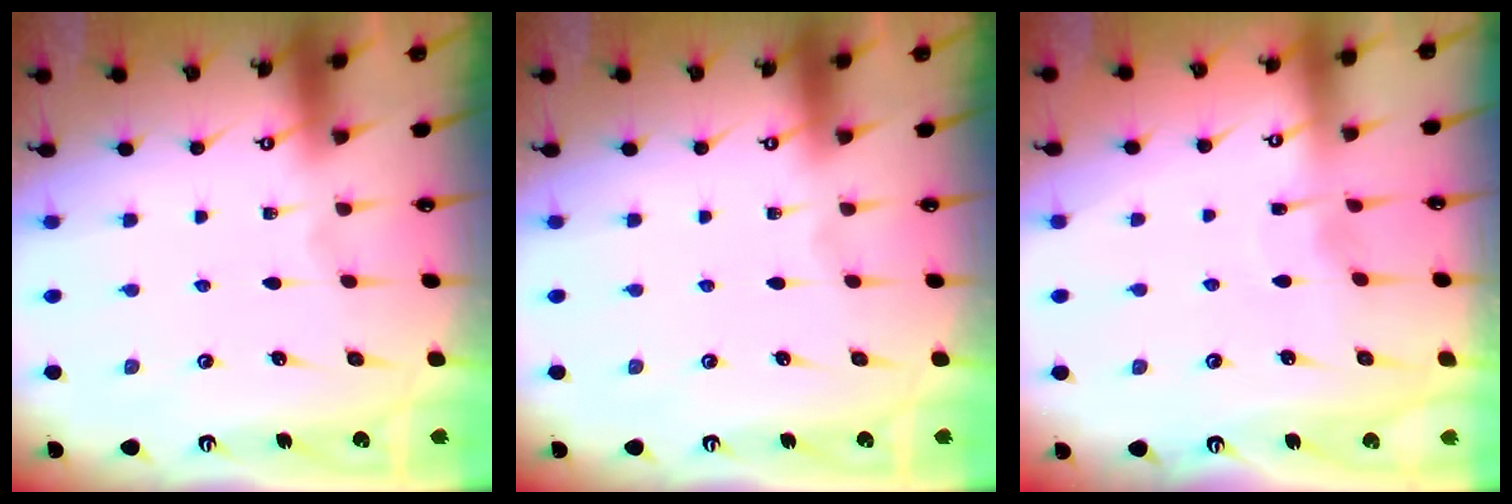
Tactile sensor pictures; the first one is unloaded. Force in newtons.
{"total": 0.0}
{"total": 1.8, "press": 1.7, "slide": 0.3}